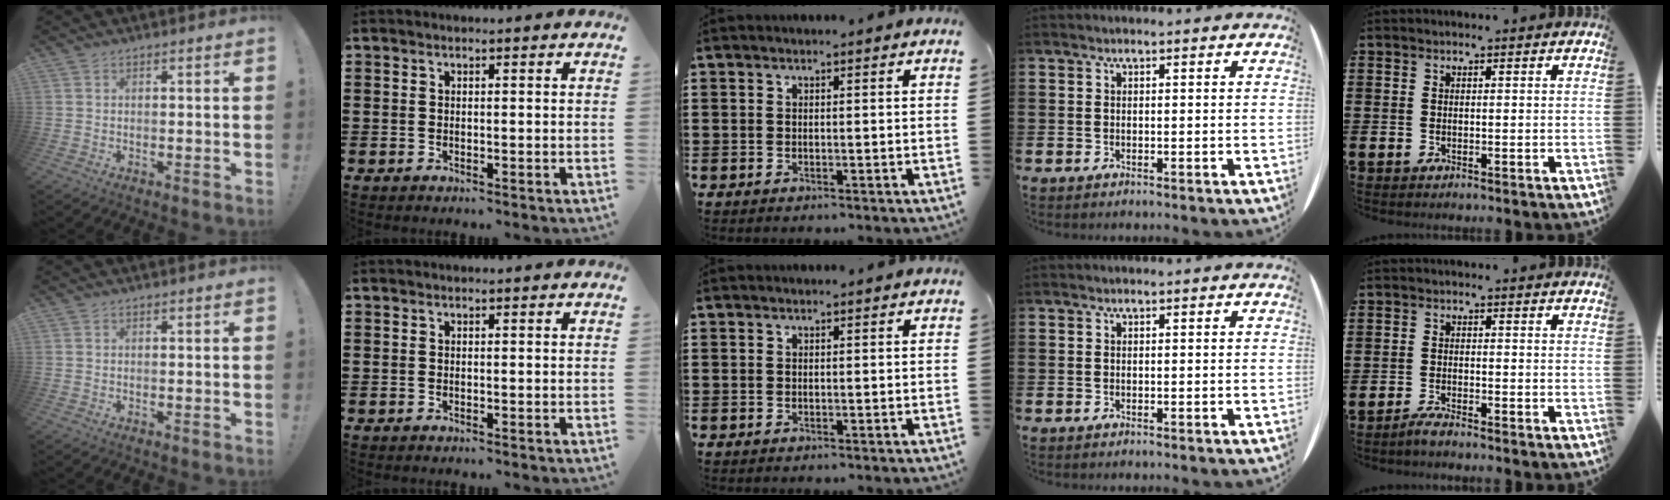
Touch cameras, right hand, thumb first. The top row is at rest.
{"little": {"total": 1.6, "force": [-1.4, 0.0, 0.8], "torque": [-0.014, 0.002, -0.027]}}